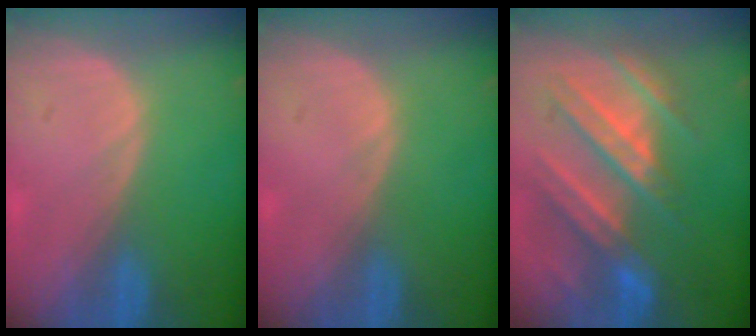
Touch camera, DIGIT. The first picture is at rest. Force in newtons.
{"total": 0.0}
{"total": 9.9, "press": 9.5, "slide": 2.8}